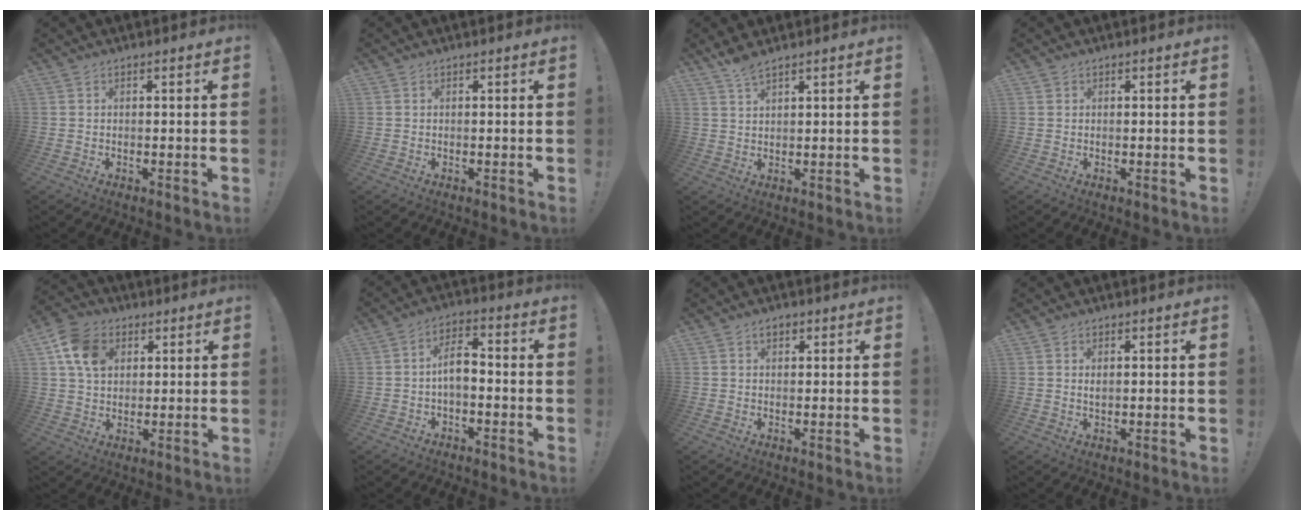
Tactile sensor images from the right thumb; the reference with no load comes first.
{"total": 0.0}
{"total": 3.9, "force": [3.2, 0.6, 2.0], "torque": [-0.029, -0.021, 0.054]}
{"total": 0.5, "force": [0.3, 0.4, 0.0], "torque": [0.007, -0.002, 0.005]}
{"total": 11.3, "force": [4.4, 8.6, 5.9], "torque": [-0.104, -0.004, 0.088]}
{"total": 7.3, "force": [-1.1, 3.6, 6.3], "torque": [-0.107, 0.008, -0.019]}
{"total": 2.3, "force": [1.2, 1.4, 1.4], "torque": [-0.026, 0.003, 0.022]}
{"total": 1.1, "force": [0.5, 0.7, 0.8], "torque": [-0.008, -0.001, 0.007]}